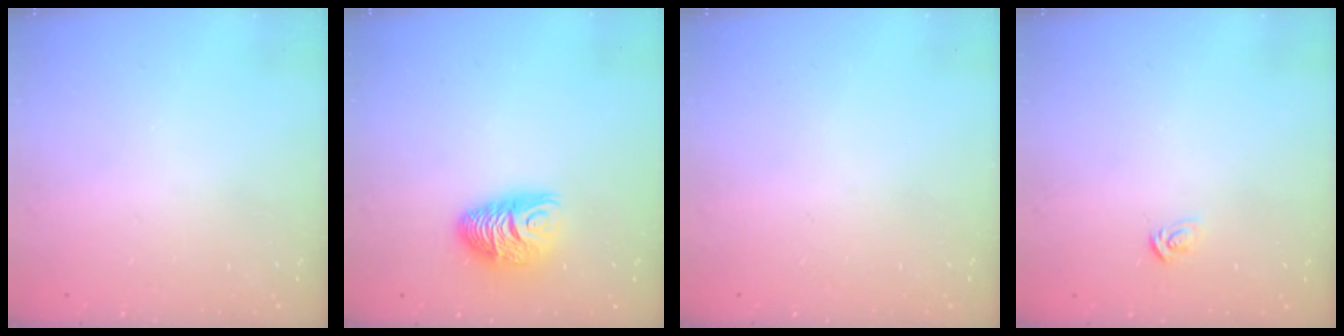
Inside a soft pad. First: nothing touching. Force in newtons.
{"total": 9.2, "press": 9.2, "slide": 0.7}
{"total": 0.0}
{"total": 3.6, "press": 3.6, "slide": 0.2}